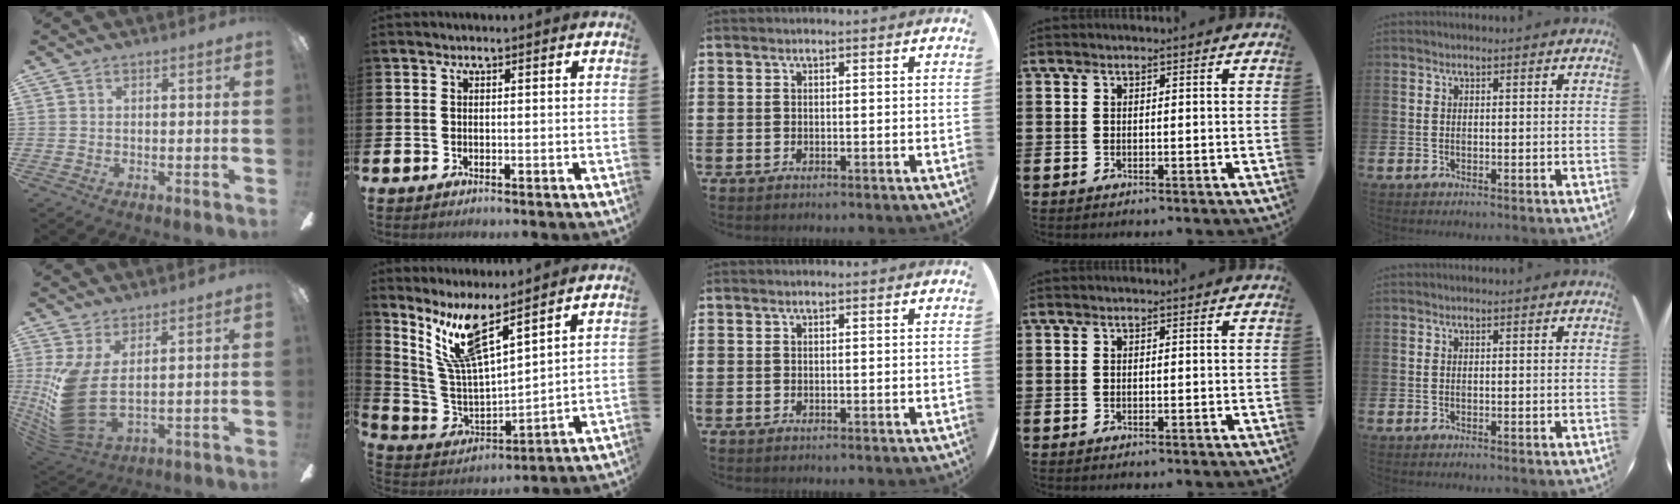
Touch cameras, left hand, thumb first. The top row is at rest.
{"thumb": {"total": 12.4, "force": [1.9, 5.7, 10.9], "torque": [-0.247, -0.034, 0.038]}, "index": {"total": 9.3, "force": [6.8, 1.7, 6.1], "torque": [-0.145, -0.032, 0.119]}}